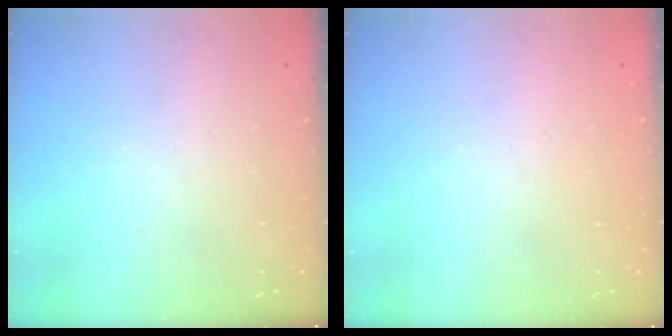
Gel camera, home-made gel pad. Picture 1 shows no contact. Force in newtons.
{"total": 0.7, "press": 0.7, "slide": 0.1}